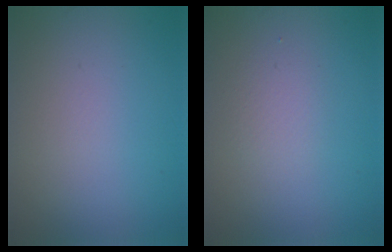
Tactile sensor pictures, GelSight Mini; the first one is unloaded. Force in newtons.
{"total": 1.3, "press": 1.3, "slide": 0.1}